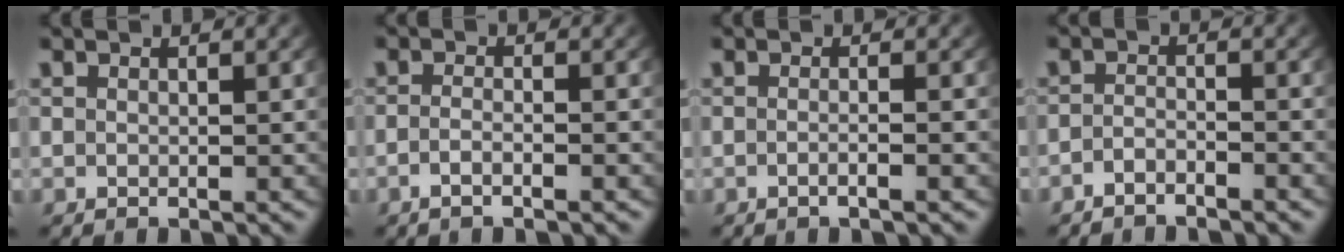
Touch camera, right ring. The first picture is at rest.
{"total": 1.8, "force": [-1.5, 0.0, 1.1], "torque": [-0.032, -0.011, -0.022]}
{"total": 1.2, "force": [-0.8, -0.4, 0.8], "torque": [-0.020, -0.003, -0.014]}
{"total": 2.4, "force": [-2.3, 0.5, 0.3], "torque": [-0.008, -0.011, -0.038]}